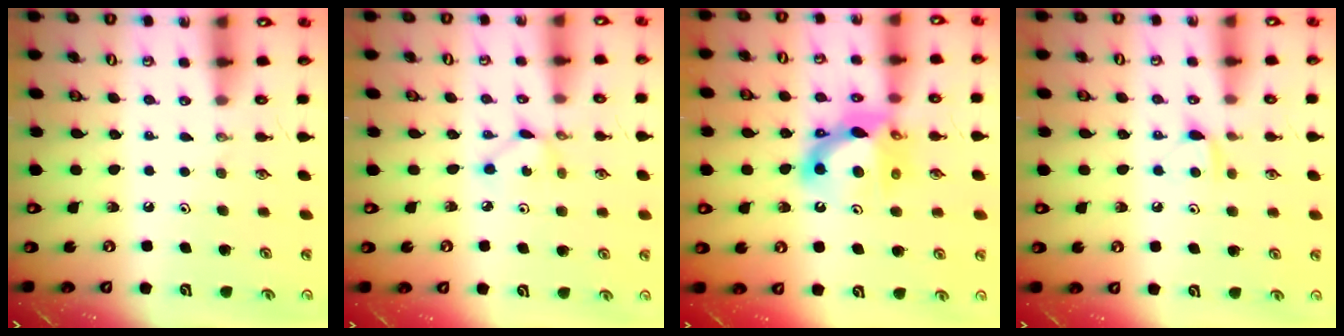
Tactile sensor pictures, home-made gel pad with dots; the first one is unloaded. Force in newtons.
{"total": 2.4, "press": 2.4, "slide": 0.1}
{"total": 10.8, "press": 10.6, "slide": 2.4}
{"total": 6.1, "press": 6.0, "slide": 0.8}